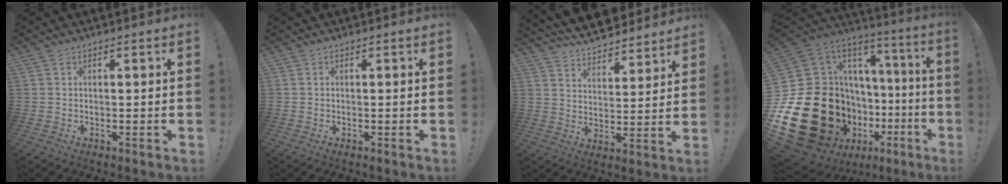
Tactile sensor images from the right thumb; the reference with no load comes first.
{"total": 0.0}
{"total": 8.9, "force": [8.2, 2.8, 2.0], "torque": [-0.043, -0.069, 0.152]}
{"total": 31.7, "force": [-8.7, 20.4, 22.7], "torque": [-0.394, -0.008, -0.050]}